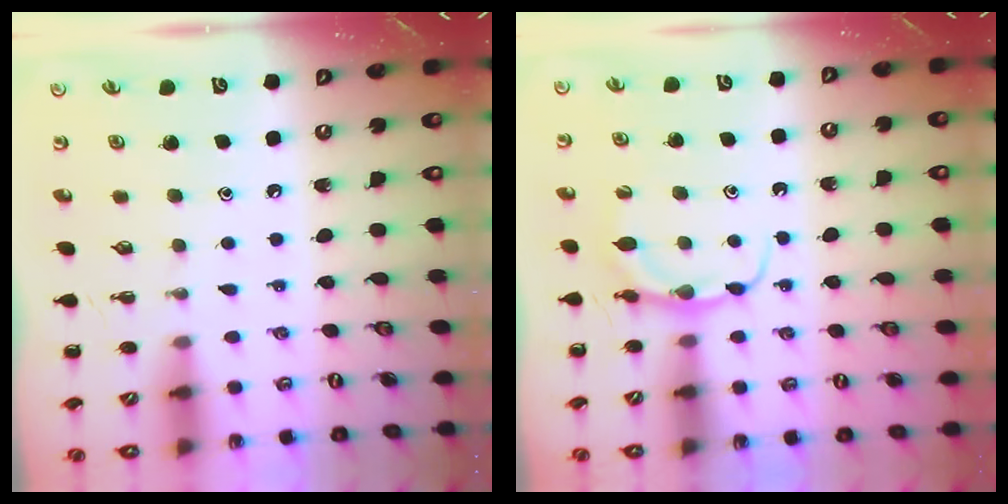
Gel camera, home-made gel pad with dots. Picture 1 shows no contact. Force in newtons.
{"total": 5.9, "press": 5.9, "slide": 0.3}